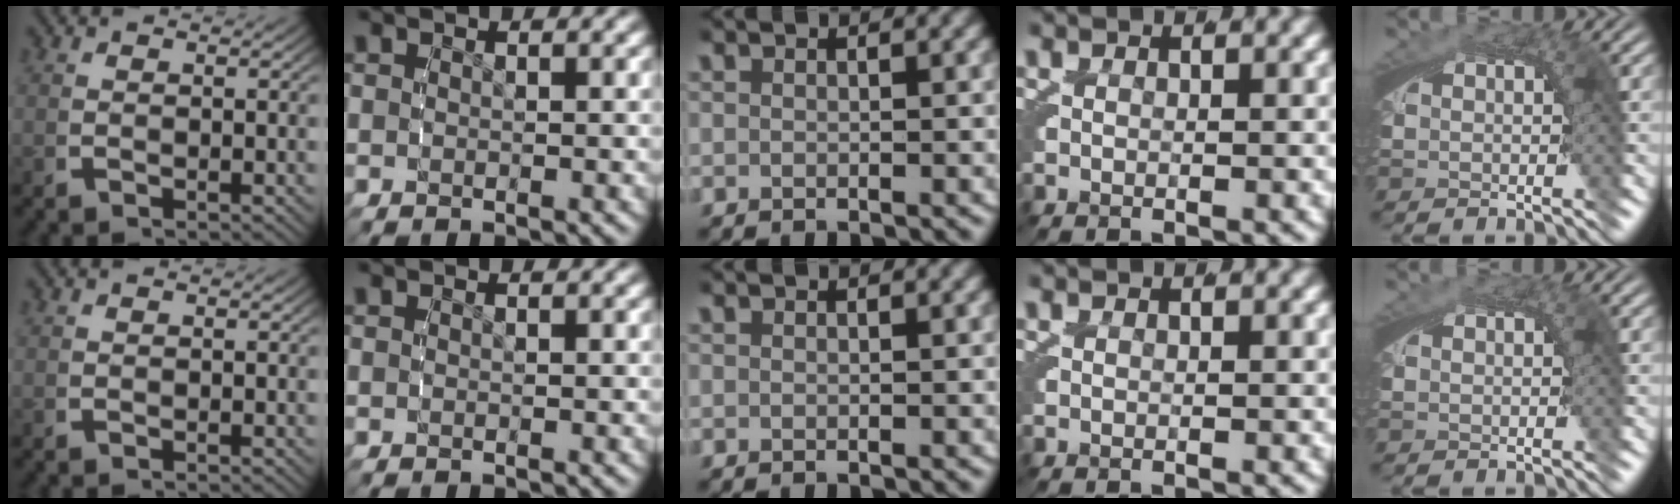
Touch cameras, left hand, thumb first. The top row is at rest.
{}